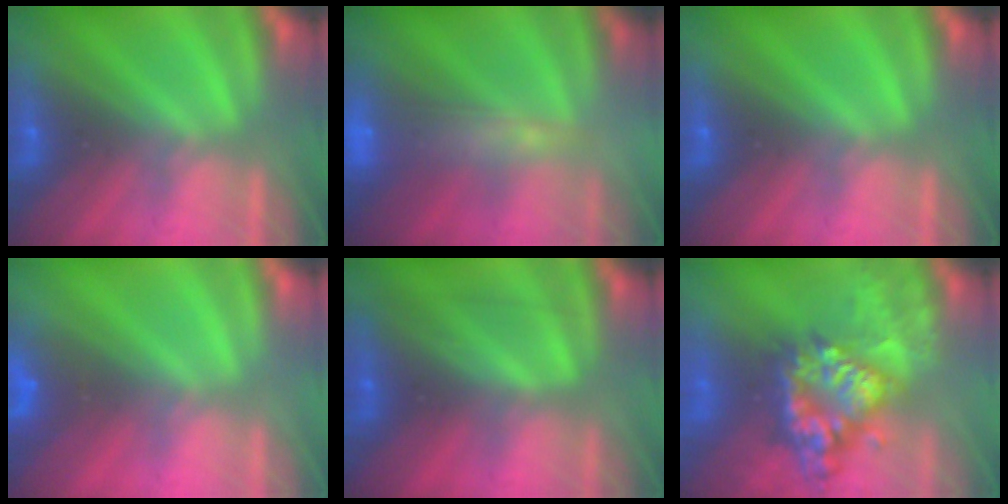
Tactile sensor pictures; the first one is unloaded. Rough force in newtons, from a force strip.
{"total": 9.8}
{"total": 0.0}
{"total": 3.4}
{"total": 2.4}
{"total": 7.0}